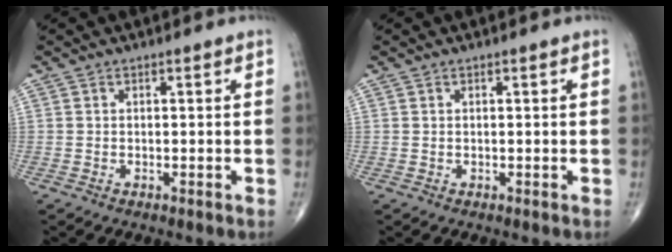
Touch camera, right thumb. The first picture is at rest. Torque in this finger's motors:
{"motor_torque": [0.01, 0.01, 0.00, 0.00, 0.00]}